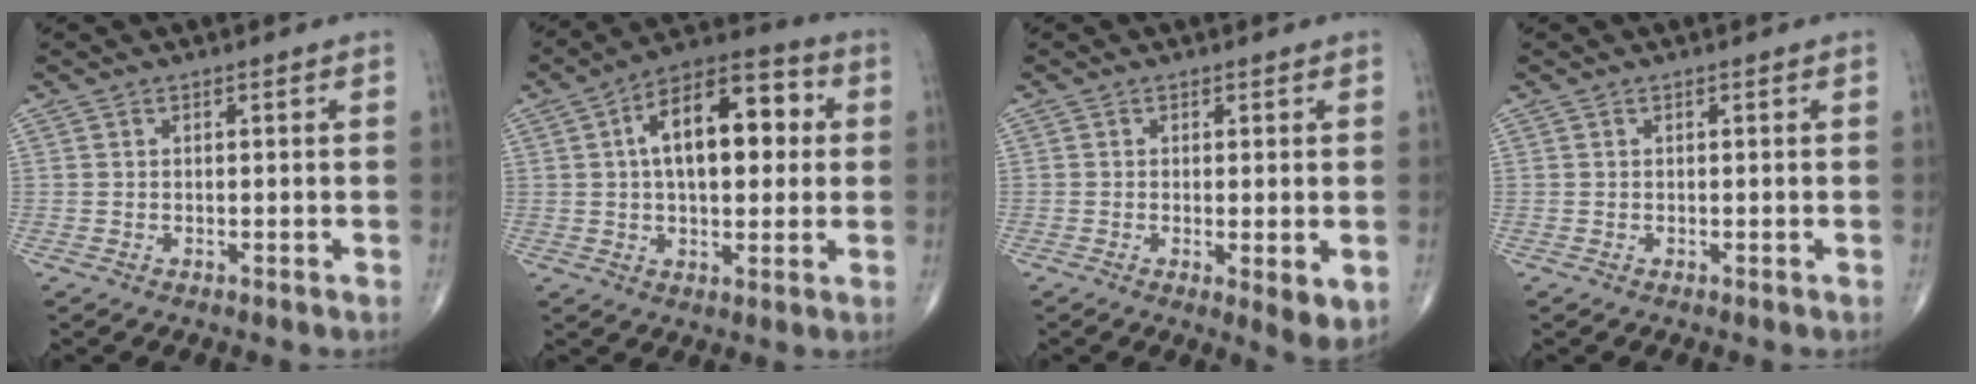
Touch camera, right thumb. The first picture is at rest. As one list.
[{"total": 16.6, "force": [2.9, 8.6, 13.9], "torque": [-0.194, 0.027, 0.038]}, {"total": 5.0, "force": [-0.8, 1.3, 4.7], "torque": [-0.075, -0.017, -0.013]}, {"total": 0.0}]